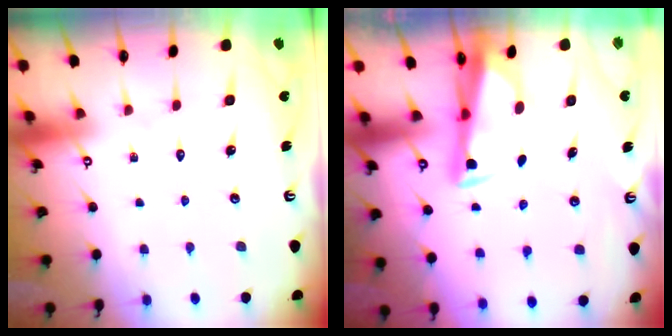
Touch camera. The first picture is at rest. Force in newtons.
{"total": 3.5, "press": 3.4, "slide": 1.1}